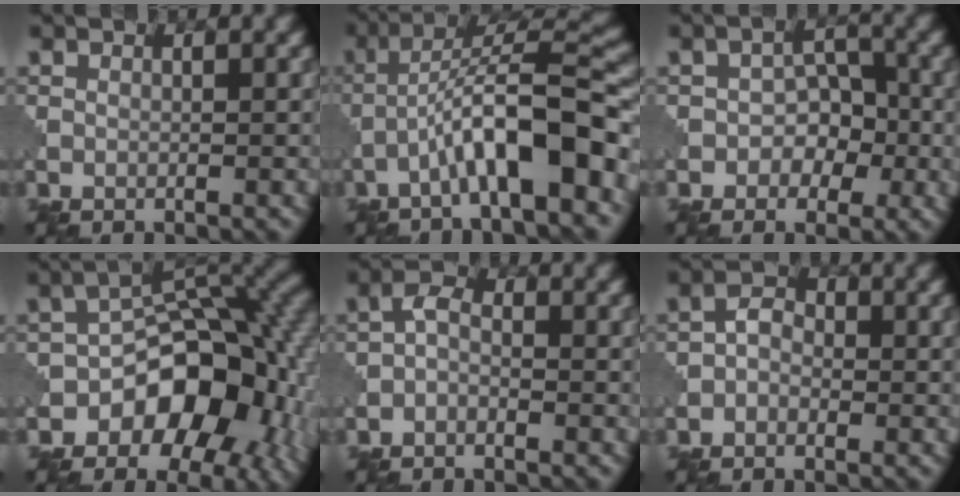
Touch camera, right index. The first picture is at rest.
{"total": 9.3, "force": [-3.7, 1.8, 8.3], "torque": [-0.133, 0.027, -0.063]}
{"total": 3.4, "force": [-1.1, 2.6, 2.0], "torque": [0.000, 0.008, -0.026]}
{"total": 12.1, "force": [-4.1, 7.7, 8.4], "torque": [-0.097, 0.003, -0.071]}
{"total": 1.7, "force": [-1.0, 0.9, 1.0], "torque": [-0.018, 0.006, -0.025]}
{"total": 1.8, "force": [-0.8, 1.3, 1.0], "torque": [-0.016, 0.009, -0.022]}